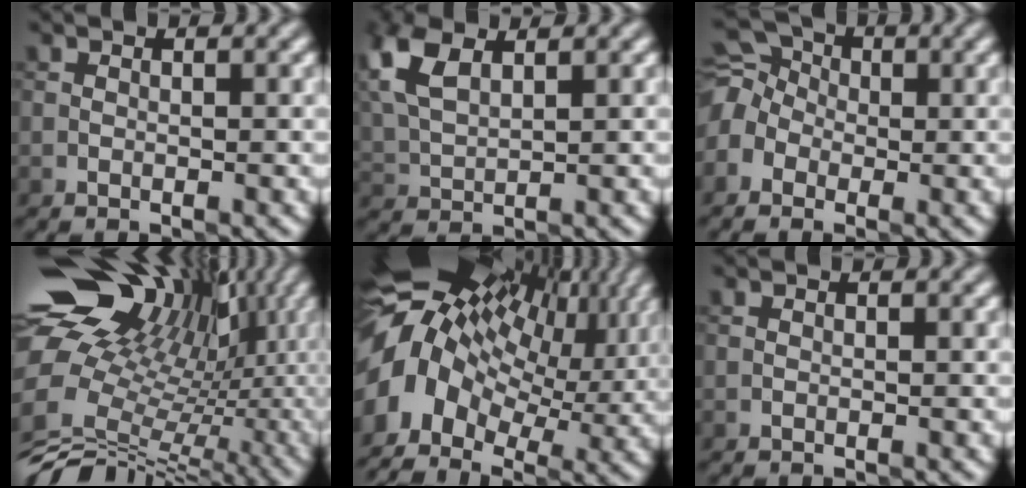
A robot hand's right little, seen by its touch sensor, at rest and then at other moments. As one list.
[{"total": 5.1, "force": [2.8, 2.6, 3.4], "torque": [-0.089, 0.013, 0.060]}, {"total": 5.0, "force": [-0.1, 4.2, 2.7], "torque": [-0.063, 0.022, -0.014]}, {"total": 16.1, "force": [4.1, 11.7, 10.3], "torque": [-0.177, 0.045, 0.086]}, {"total": 16.1, "force": [2.7, 10.4, 12.0], "torque": [-0.234, 0.013, 0.059]}, {"total": 0.0}]